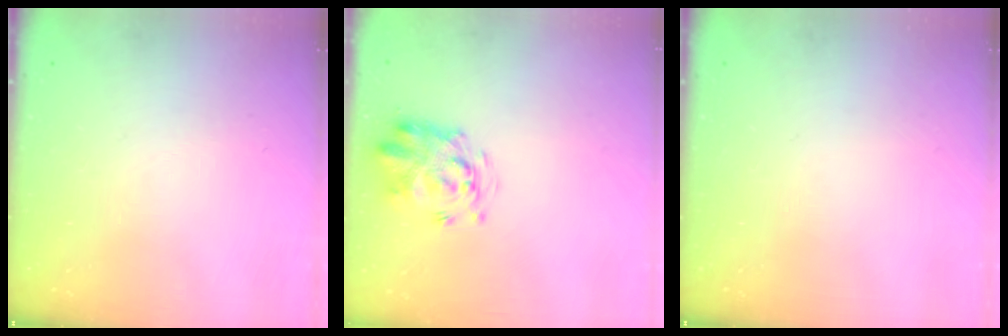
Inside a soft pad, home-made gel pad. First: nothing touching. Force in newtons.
{"total": 3.3, "press": 3.2, "slide": 0.8}
{"total": 0.0}